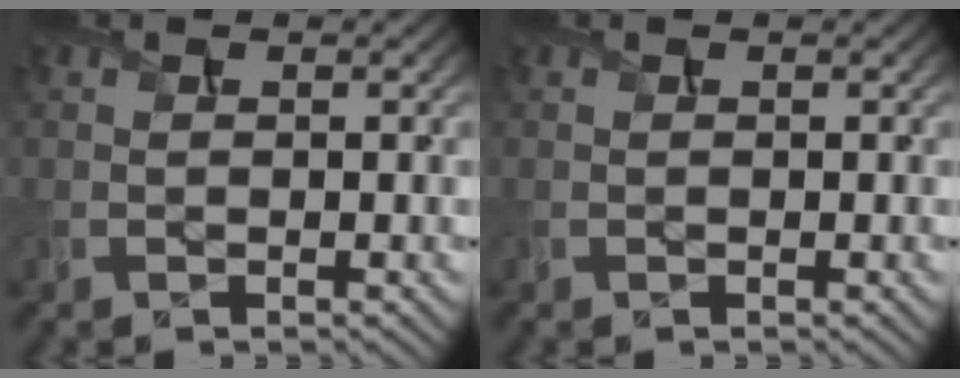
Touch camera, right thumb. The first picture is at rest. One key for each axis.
{"total": 0.0}